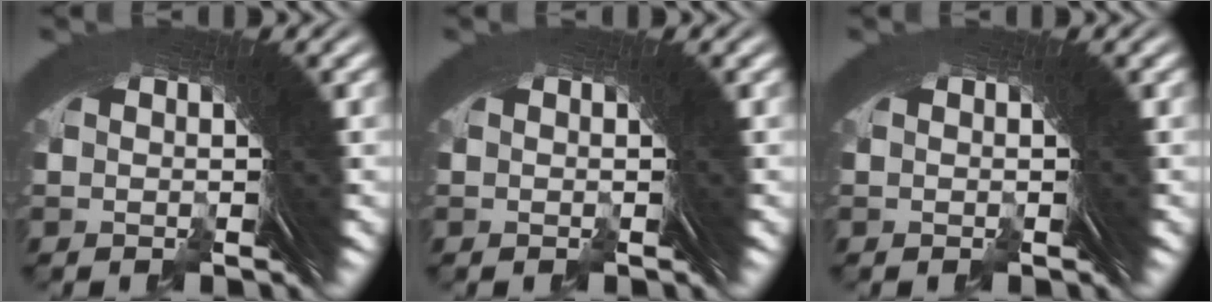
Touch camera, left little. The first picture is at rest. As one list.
[{"total": 0.0}, {"total": 0.0}]